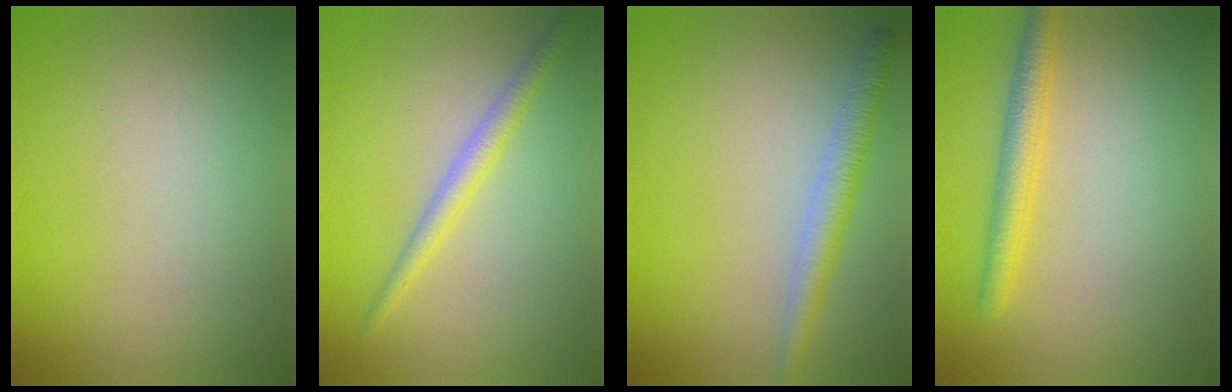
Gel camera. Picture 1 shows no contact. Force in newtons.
{"total": 2.0, "press": 2.0, "slide": 0.1}
{"total": 2.8, "press": 2.8, "slide": 0.2}
{"total": 2.8, "press": 2.8, "slide": 0.1}